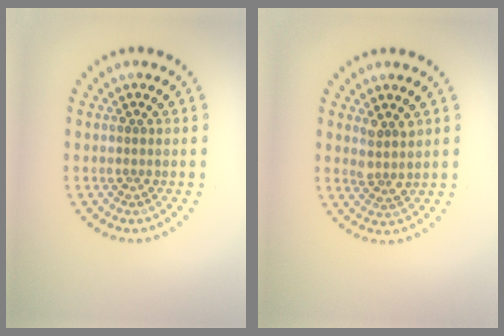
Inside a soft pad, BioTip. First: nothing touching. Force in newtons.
{"total": 1.9, "press": 1.5, "slide": 1.1}